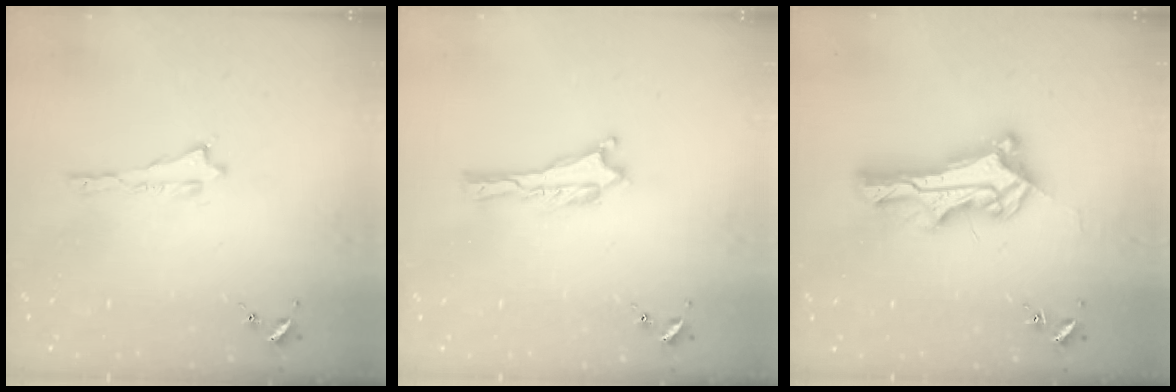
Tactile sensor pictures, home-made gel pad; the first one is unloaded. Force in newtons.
{"total": 0.0}
{"total": 10.8, "press": 10.8, "slide": 0.8}